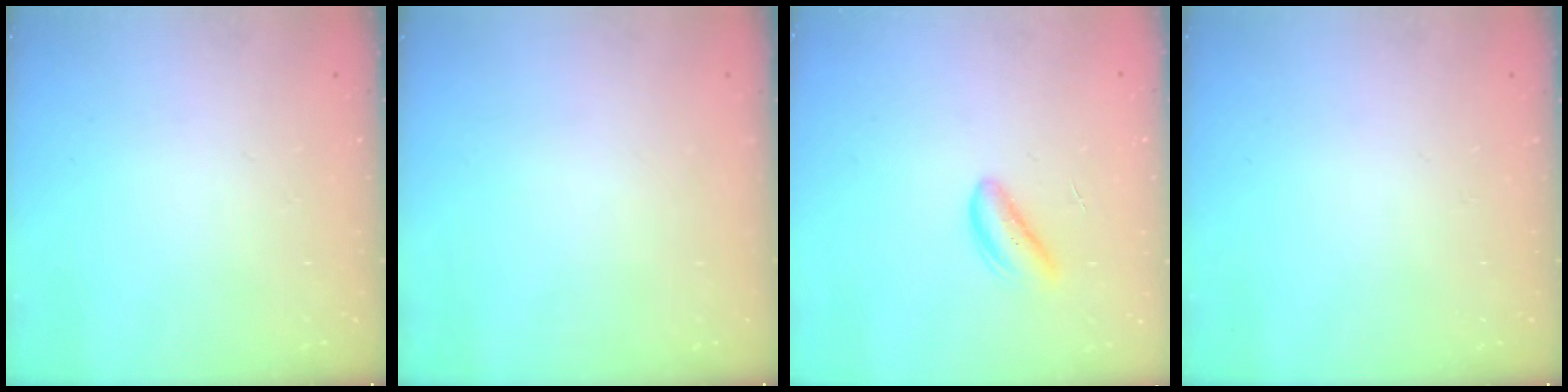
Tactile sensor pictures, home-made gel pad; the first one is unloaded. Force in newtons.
{"total": 0.0}
{"total": 2.9, "press": 2.9, "slide": 0.5}
{"total": 0.0}